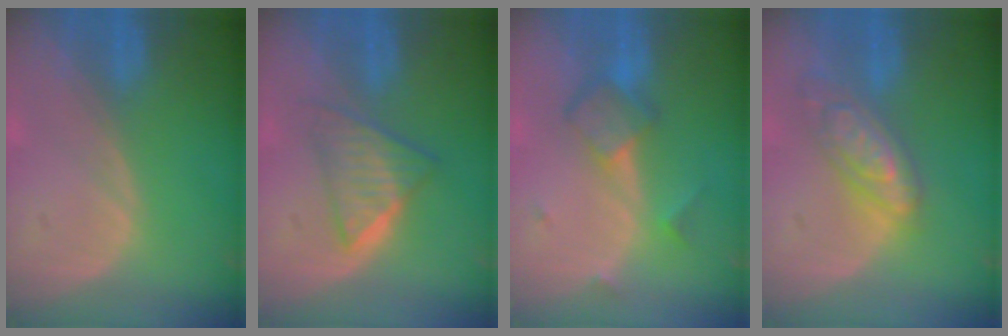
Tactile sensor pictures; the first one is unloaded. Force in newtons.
{"total": 6.3, "press": 5.5, "slide": 3.1}
{"total": 6.0, "press": 5.2, "slide": 3.0}
{"total": 7.1, "press": 7.0, "slide": 0.6}